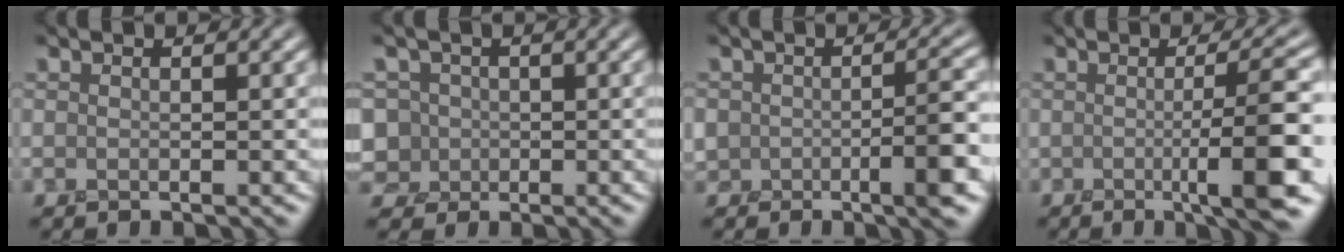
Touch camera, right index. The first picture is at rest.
{"total": 5.5, "force": [-0.8, 5.1, 1.7], "torque": [-0.036, 0.022, -0.044]}
{"total": 5.0, "force": [-2.0, 2.5, 3.8], "torque": [-0.057, -0.001, -0.040]}
{"total": 6.6, "force": [-1.1, 1.0, 6.4], "torque": [-0.093, 0.003, -0.023]}